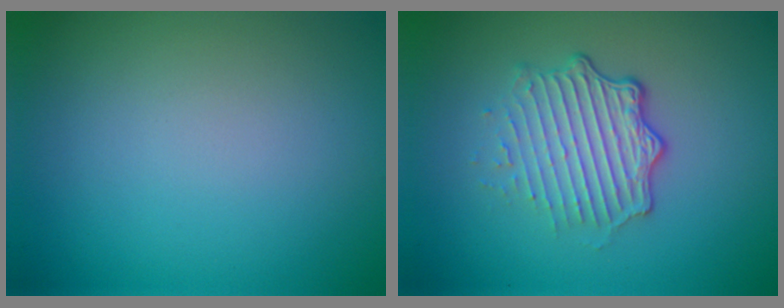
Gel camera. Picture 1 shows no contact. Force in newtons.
{"total": 4.7, "press": 3.2, "slide": 3.4}